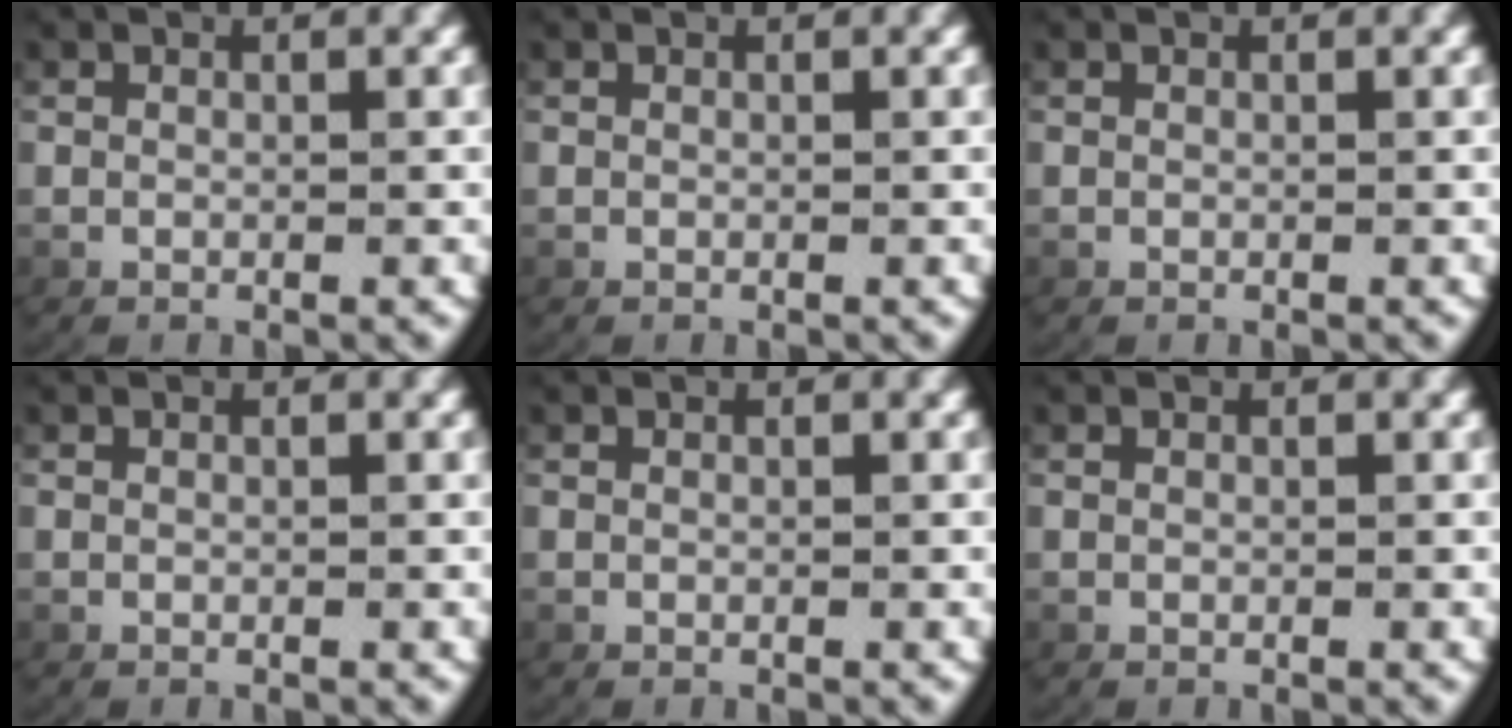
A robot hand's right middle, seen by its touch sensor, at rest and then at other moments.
{"total": 0.0}
{"total": 0.0}
{"total": 0.0}
{"total": 0.0}
{"total": 0.0}